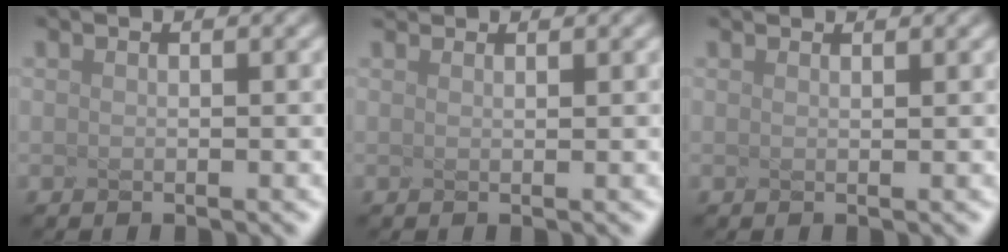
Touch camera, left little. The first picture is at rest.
{"total": 1.9, "force": [1.7, 0.5, 0.7], "torque": [-0.005, 0.020, 0.016]}
{"total": 1.3, "force": [1.2, 0.4, 0.5], "torque": [0.001, 0.016, 0.003]}